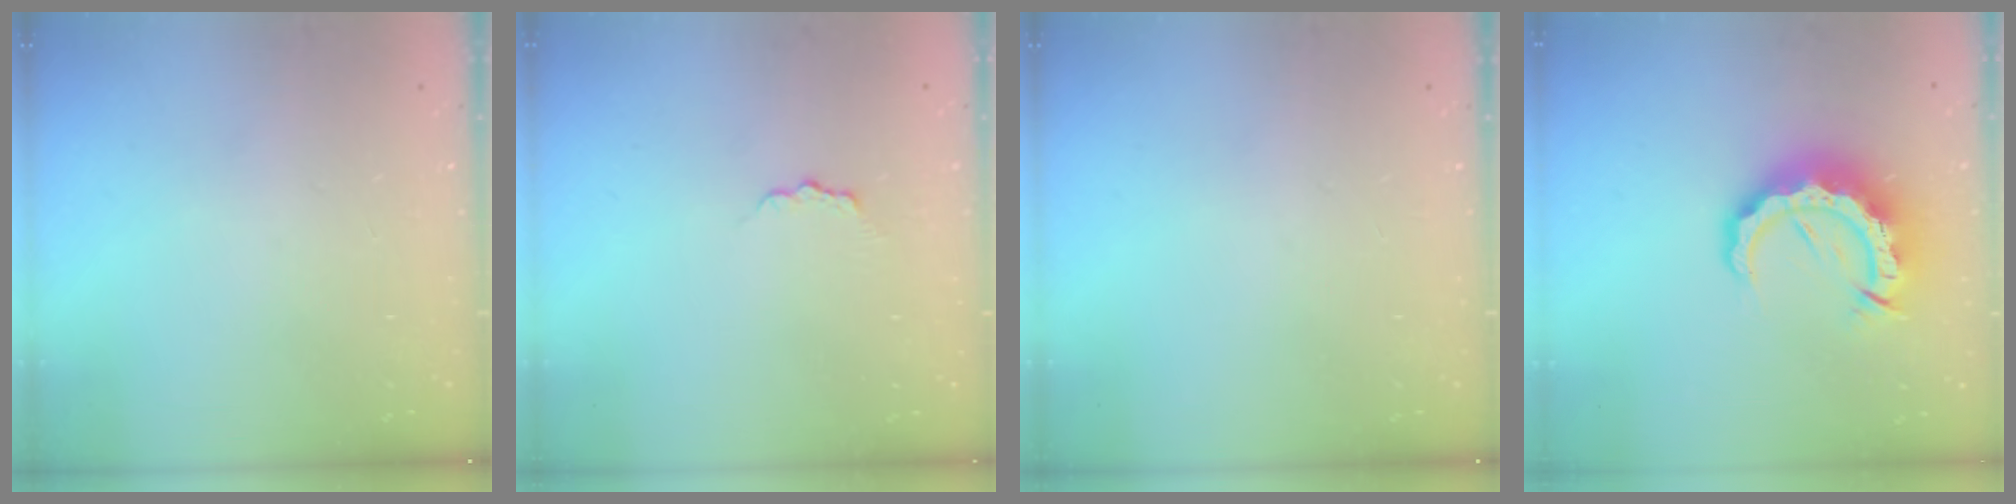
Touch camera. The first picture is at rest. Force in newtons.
{"total": 2.9, "press": 2.9, "slide": 0.3}
{"total": 0.0}
{"total": 14.2, "press": 14.1, "slide": 1.5}